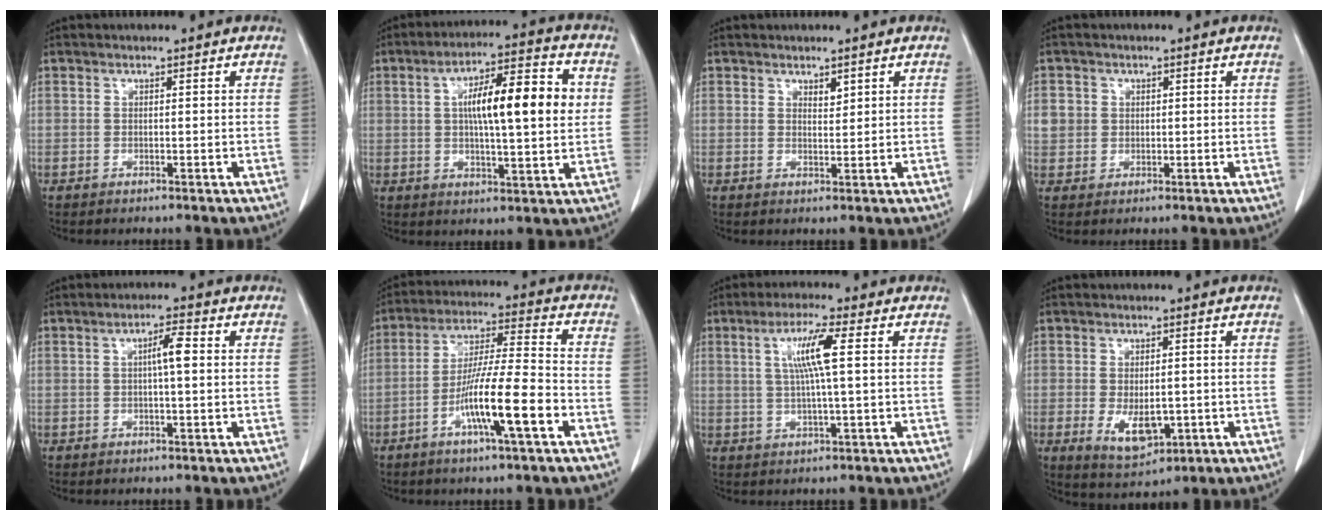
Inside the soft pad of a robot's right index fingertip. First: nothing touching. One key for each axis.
{"total": 14.5, "fx": 2.3, "fy": 3.2, "fz": 14.0, "tx": -0.227, "ty": 0.027, "tz": 0.033}
{"total": 1.7, "fx": 1.0, "fy": 0.8, "fz": 1.0, "tx": -0.018, "ty": -0.003, "tz": 0.023}
{"total": 4.7, "fx": 0.8, "fy": 4.5, "fz": 1.2, "tx": -0.026, "ty": 0.014, "tz": 0.022}
{"total": 3.9, "fx": 0.5, "fy": 0.7, "fz": 3.8, "tx": -0.069, "ty": 0.010, "tz": 0.008}
{"total": 12.8, "fx": -5.1, "fy": 0.7, "fz": 11.7, "tx": -0.214, "ty": -0.001, "tz": -0.090}
{"total": 6.9, "fx": 1.5, "fy": 0.1, "fz": 6.7, "tx": -0.126, "ty": 0.004, "tz": 0.029}
{"total": 7.8, "fx": -1.7, "fy": 4.1, "fz": 6.3, "tx": -0.115, "ty": -0.008, "tz": -0.011}